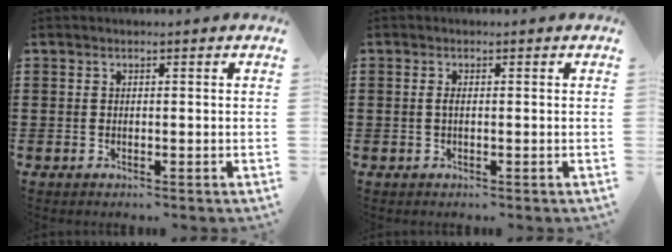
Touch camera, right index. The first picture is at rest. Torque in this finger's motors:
{"motor_torque": [0.21, 0.15, 0.16, 0.06]}